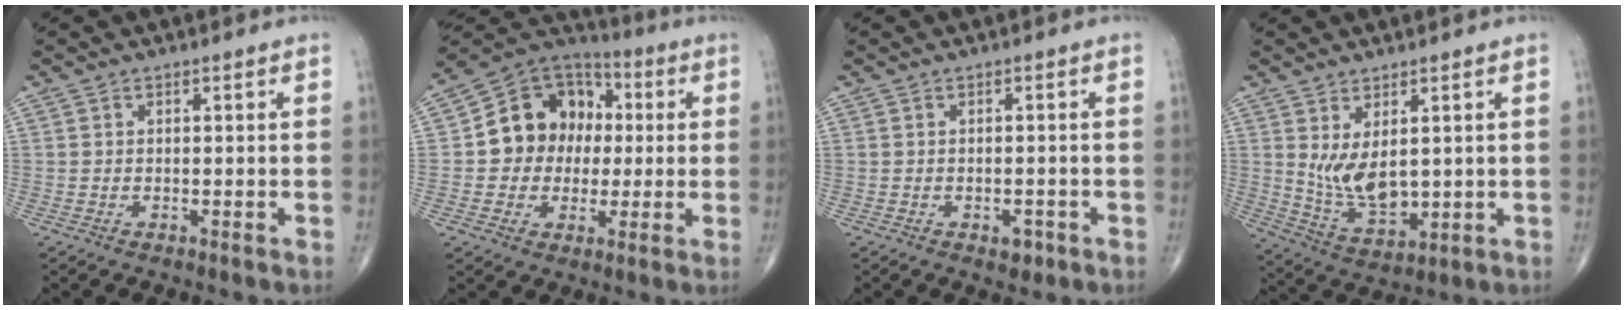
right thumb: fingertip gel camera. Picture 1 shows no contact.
{"total": 14.7, "force": [0.6, 12.7, 7.5], "torque": [-0.072, 0.027, 0.005]}
{"total": 2.3, "force": [-1.1, 1.4, 1.4], "torque": [-0.011, 0.002, -0.011]}
{"total": 8.8, "force": [1.8, 4.7, 7.3], "torque": [-0.120, -0.025, 0.054]}